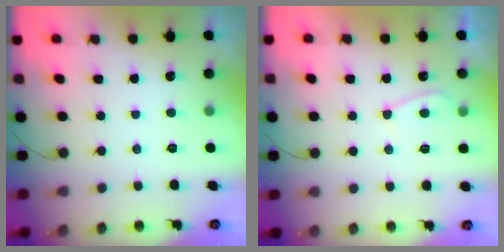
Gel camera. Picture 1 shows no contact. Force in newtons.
{"total": 5.0, "press": 4.9, "slide": 0.7}